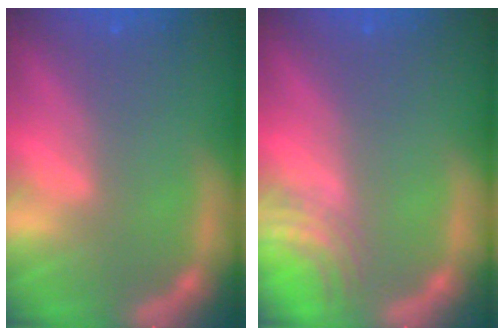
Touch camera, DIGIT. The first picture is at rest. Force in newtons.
{"total": 3.0}